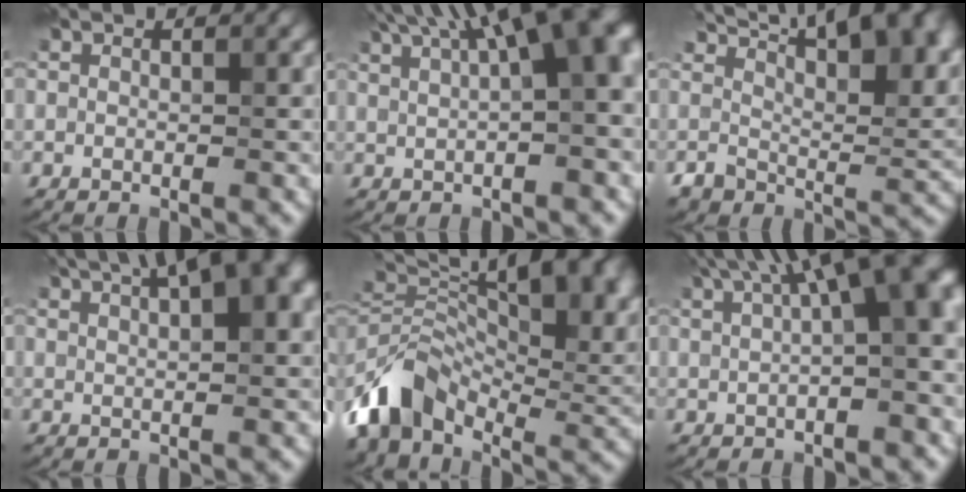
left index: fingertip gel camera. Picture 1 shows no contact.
{"total": 12.1, "force": [5.3, 3.9, 10.2], "torque": [-0.119, 0.039, 0.078]}
{"total": 14.1, "force": [8.5, 5.8, 9.6], "torque": [-0.142, 0.023, 0.131]}
{"total": 9.9, "force": [5.4, 3.1, 7.7], "torque": [-0.097, 0.031, 0.074]}
{"total": 13.1, "force": [-0.2, 8.6, 9.9], "torque": [-0.189, 0.003, 0.000]}
{"total": 11.2, "force": [4.5, 3.2, 9.8], "torque": [-0.124, 0.029, 0.071]}